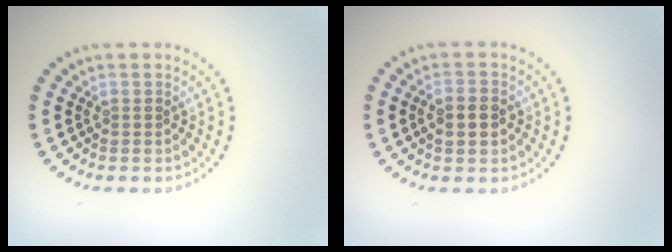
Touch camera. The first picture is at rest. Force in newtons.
{"total": 2.3, "press": 2.3, "slide": 0.2}